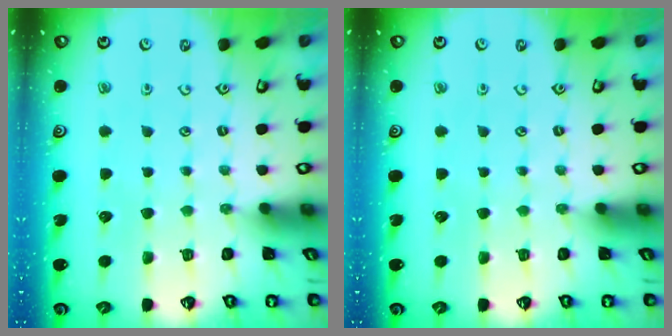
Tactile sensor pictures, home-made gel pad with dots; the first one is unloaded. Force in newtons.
{"total": 0.0}